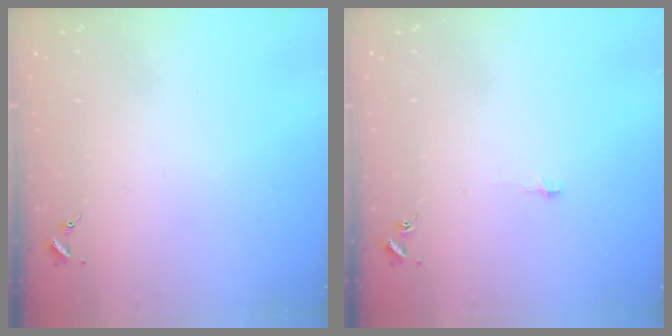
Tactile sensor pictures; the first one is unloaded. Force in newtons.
{"total": 3.1, "press": 3.1, "slide": 0.2}